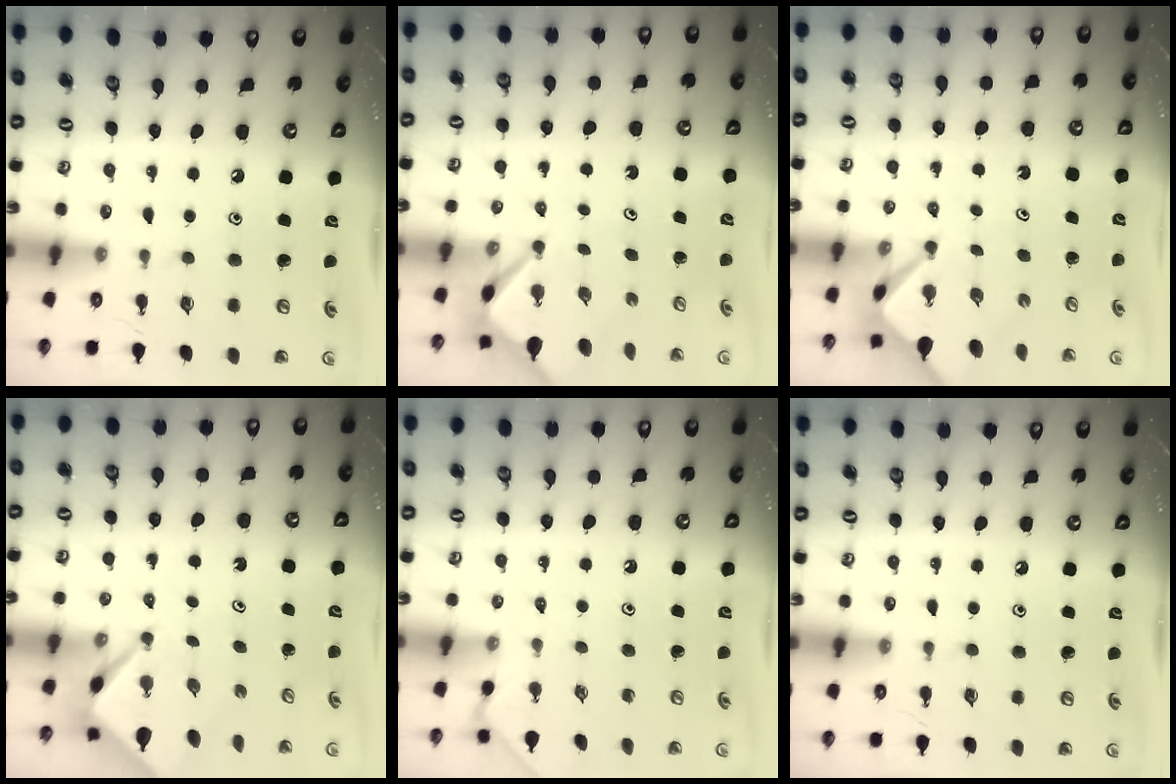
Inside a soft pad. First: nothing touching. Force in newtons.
{"total": 3.1, "press": 3.1, "slide": 0.3}
{"total": 2.4, "press": 2.4, "slide": 0.2}
{"total": 2.6, "press": 2.6, "slide": 0.2}
{"total": 1.4, "press": 1.4, "slide": 0.2}
{"total": 0.0}